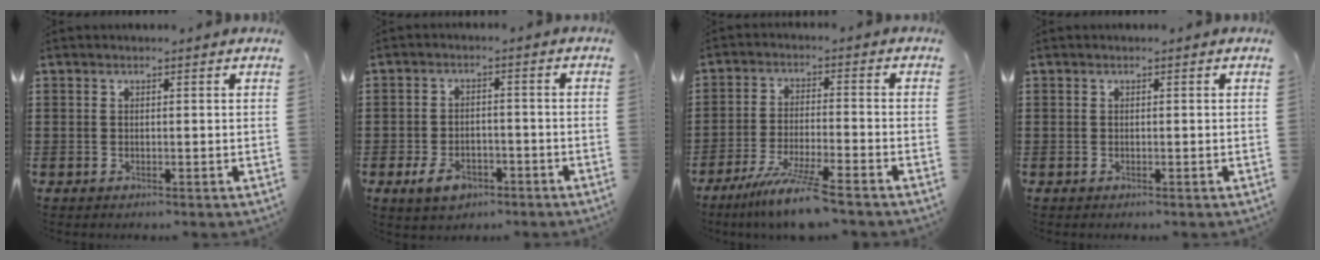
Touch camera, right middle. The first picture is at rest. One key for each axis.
{"total": 4.0, "fx": -2.4, "fy": 2.1, "fz": 2.5, "tx": -0.047, "ty": 0.004, "tz": -0.045}
{"total": 7.8, "fx": -6.3, "fy": -0.4, "fz": 4.6, "tx": -0.093, "ty": -0.018, "tz": -0.118}
{"total": 0.0}